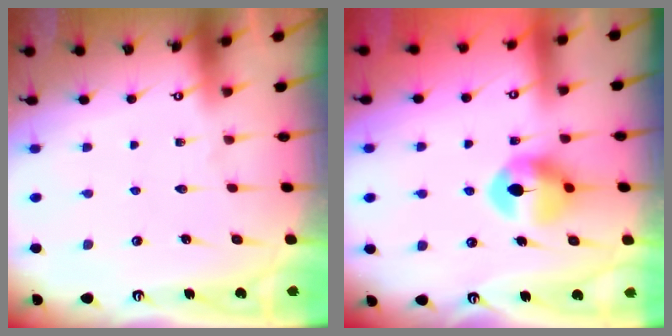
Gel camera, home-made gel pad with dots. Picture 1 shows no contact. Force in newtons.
{"total": 9.8, "press": 9.8, "slide": 0.1}